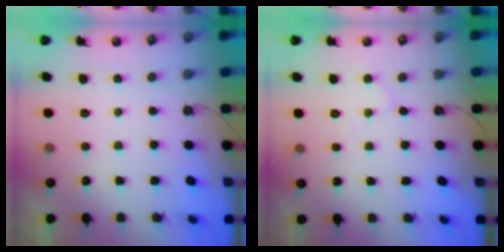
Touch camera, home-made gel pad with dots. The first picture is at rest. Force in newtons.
{"total": 3.4, "press": 3.3, "slide": 0.5}